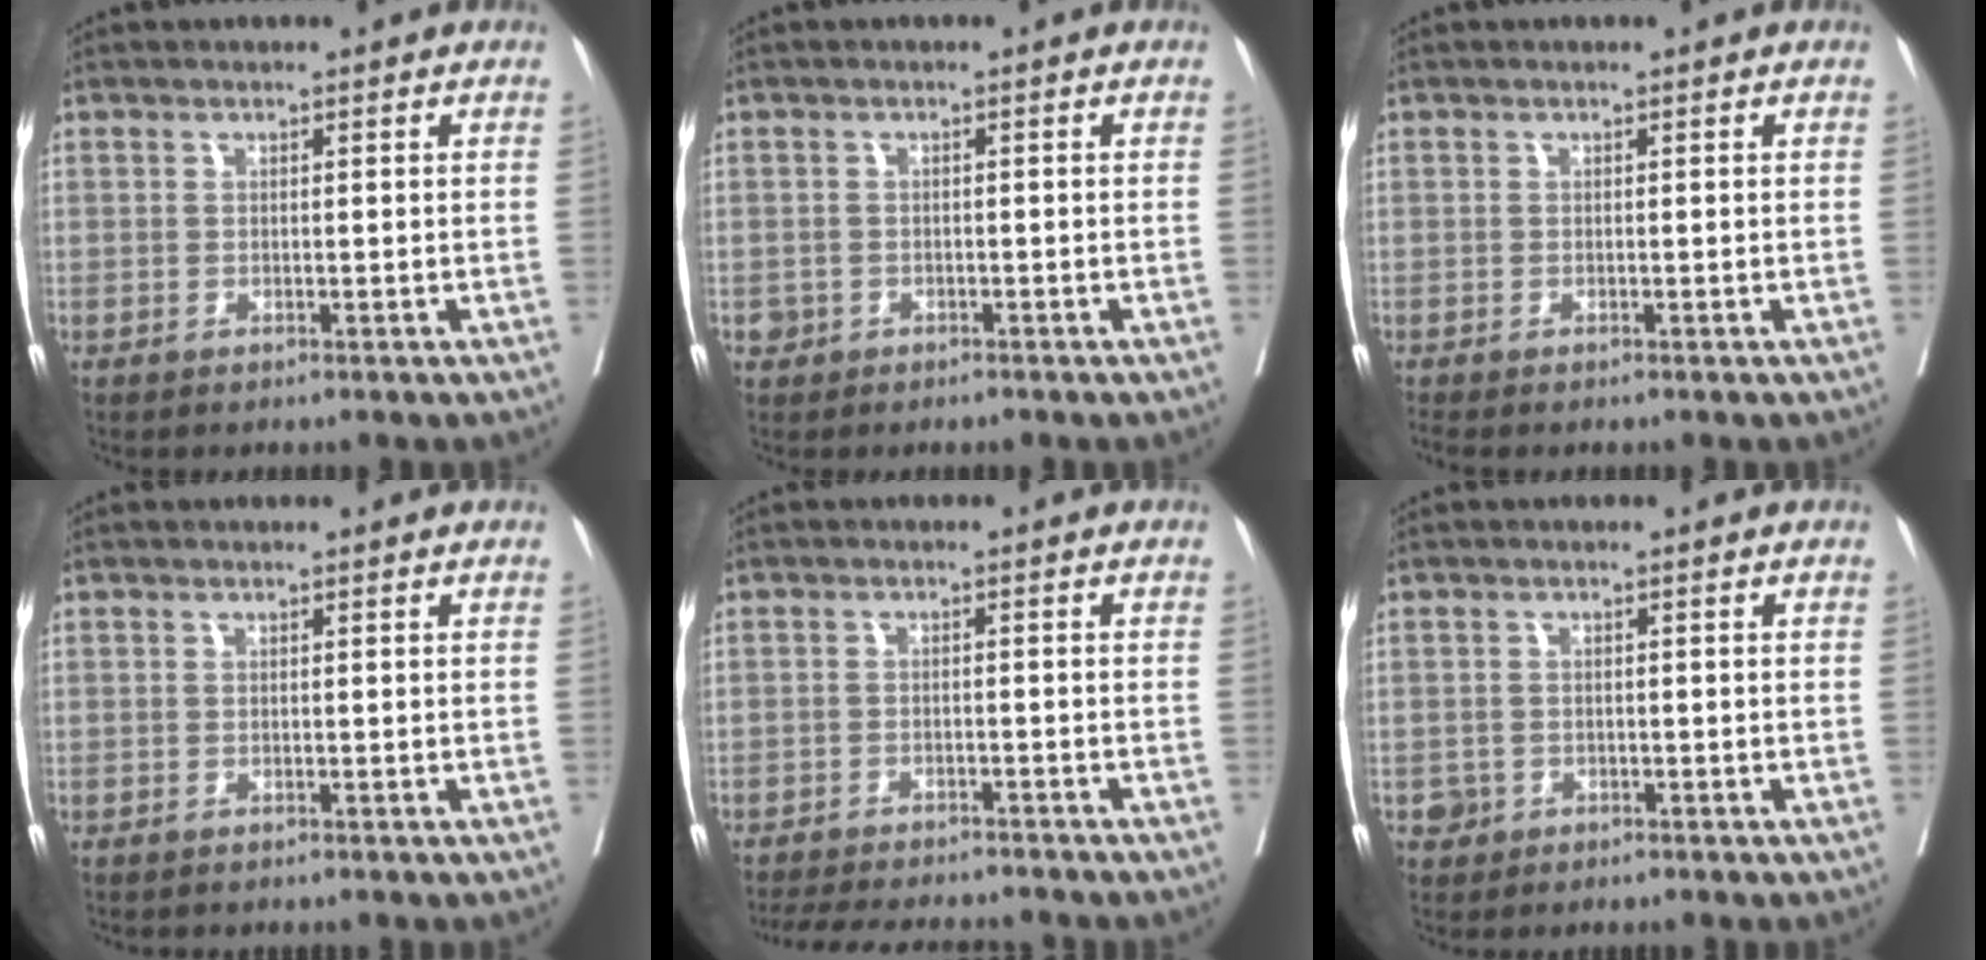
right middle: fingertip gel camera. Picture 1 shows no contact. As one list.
[{"total": 1.3, "force": [-0.7, 1.1, 0.1], "torque": [-0.003, 0.005, -0.010]}, {"total": 1.0, "force": [-0.9, -0.1, 0.3], "torque": [-0.006, -0.003, -0.017]}, {"total": 0.0}, {"total": 11.7, "force": [-10.8, 2.0, 3.9], "torque": [-0.066, -0.006, -0.147]}, {"total": 1.8, "force": [-0.8, 1.6, 0.1], "torque": [-0.001, 0.007, -0.013]}]